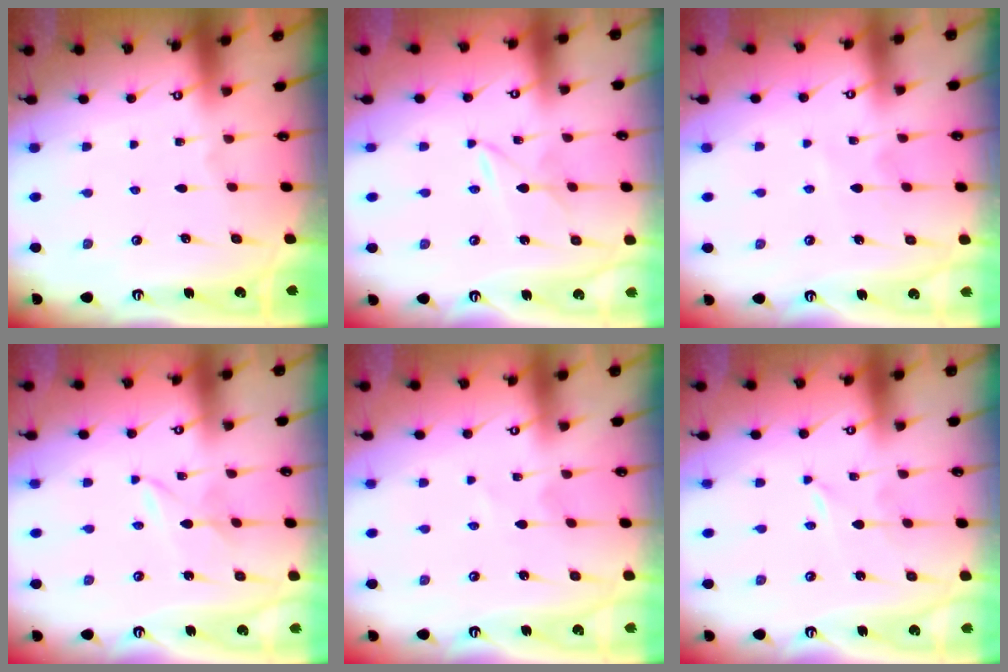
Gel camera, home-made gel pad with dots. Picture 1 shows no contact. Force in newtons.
{"total": 2.3, "press": 2.3, "slide": 0.4}
{"total": 3.5, "press": 3.5, "slide": 0.4}
{"total": 1.5, "press": 1.5, "slide": 0.2}
{"total": 1.0, "press": 1.0, "slide": 0.1}
{"total": 0.0}